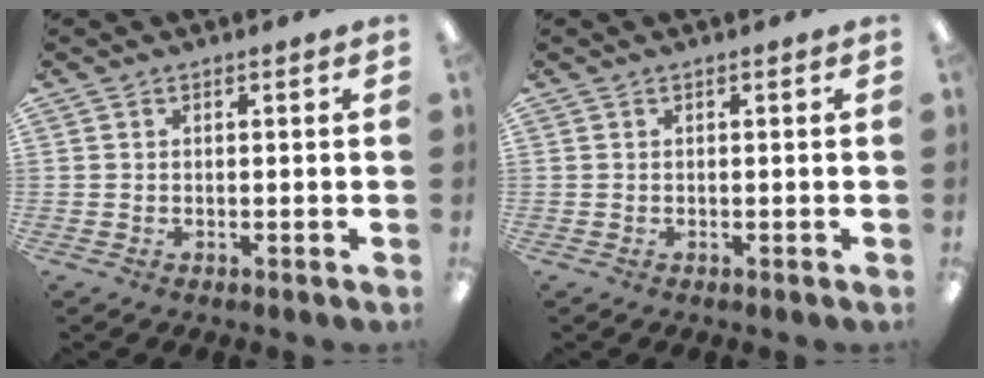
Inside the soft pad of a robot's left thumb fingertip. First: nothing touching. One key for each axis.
{"total": 0.0}